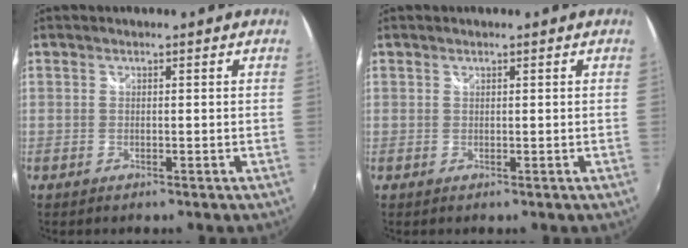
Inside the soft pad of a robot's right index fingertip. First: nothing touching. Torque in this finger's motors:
{"motor_torque": [-0.05, 0.04, -0.05, -0.01]}